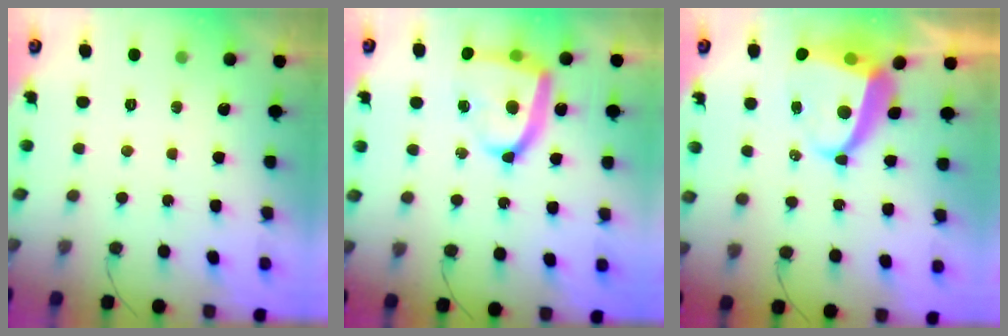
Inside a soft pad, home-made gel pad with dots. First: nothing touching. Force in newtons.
{"total": 16.4, "press": 16.4, "slide": 1.3}
{"total": 8.6, "press": 8.5, "slide": 1.0}